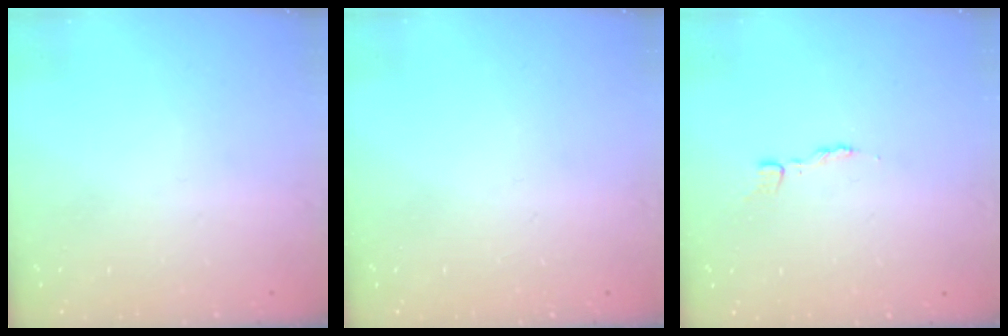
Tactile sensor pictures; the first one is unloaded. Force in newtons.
{"total": 0.0}
{"total": 2.5, "press": 2.5, "slide": 0.3}